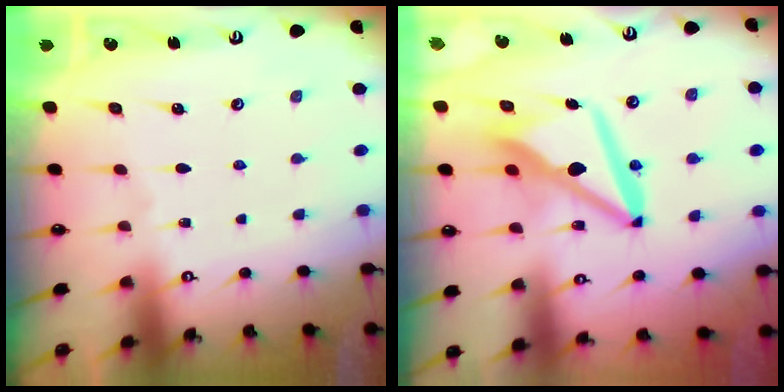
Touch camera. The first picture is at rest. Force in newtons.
{"total": 11.9, "press": 11.8, "slide": 1.4}